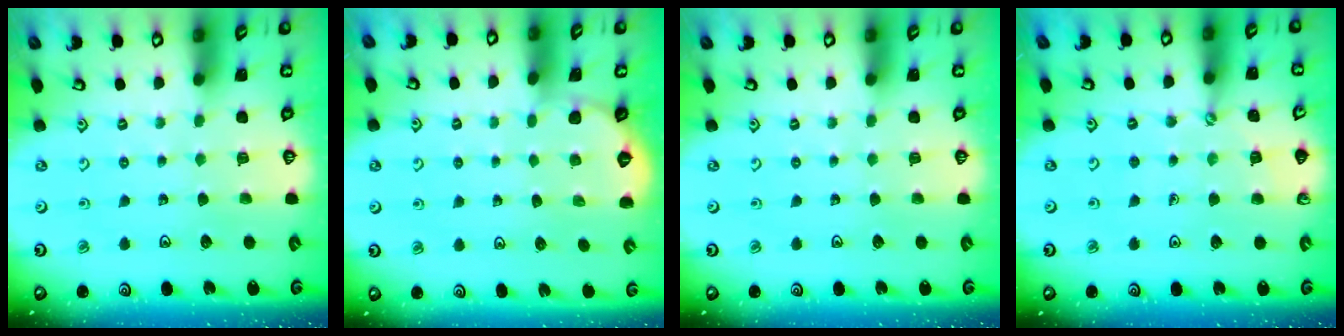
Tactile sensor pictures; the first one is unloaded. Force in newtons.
{"total": 0.0}
{"total": 0.0}
{"total": 3.1, "press": 3.1, "slide": 0.5}